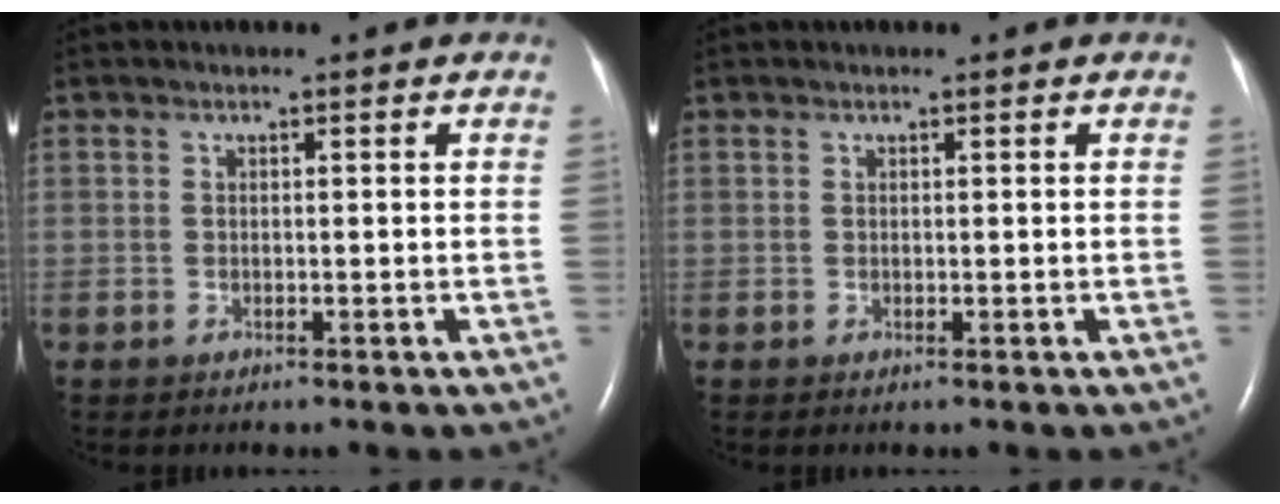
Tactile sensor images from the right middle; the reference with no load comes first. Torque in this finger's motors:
{"motor_torque": [0.12, -0.12, -0.03, -0.04]}